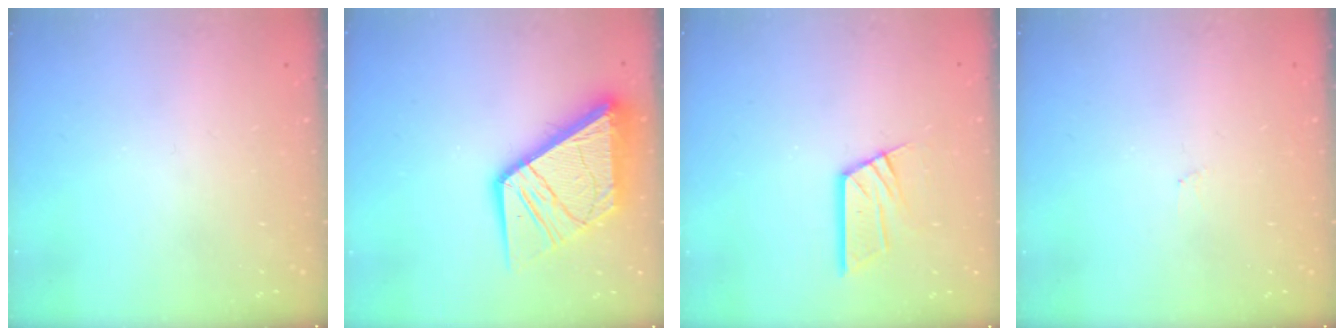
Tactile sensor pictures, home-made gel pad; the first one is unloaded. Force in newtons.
{"total": 19.2, "press": 19.1, "slide": 2.3}
{"total": 9.7, "press": 9.6, "slide": 0.8}
{"total": 2.8, "press": 2.8, "slide": 0.4}